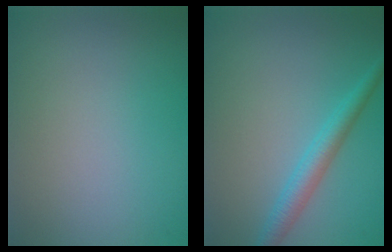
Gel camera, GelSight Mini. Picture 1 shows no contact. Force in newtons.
{"total": 2.7, "press": 2.7, "slide": 0.1}